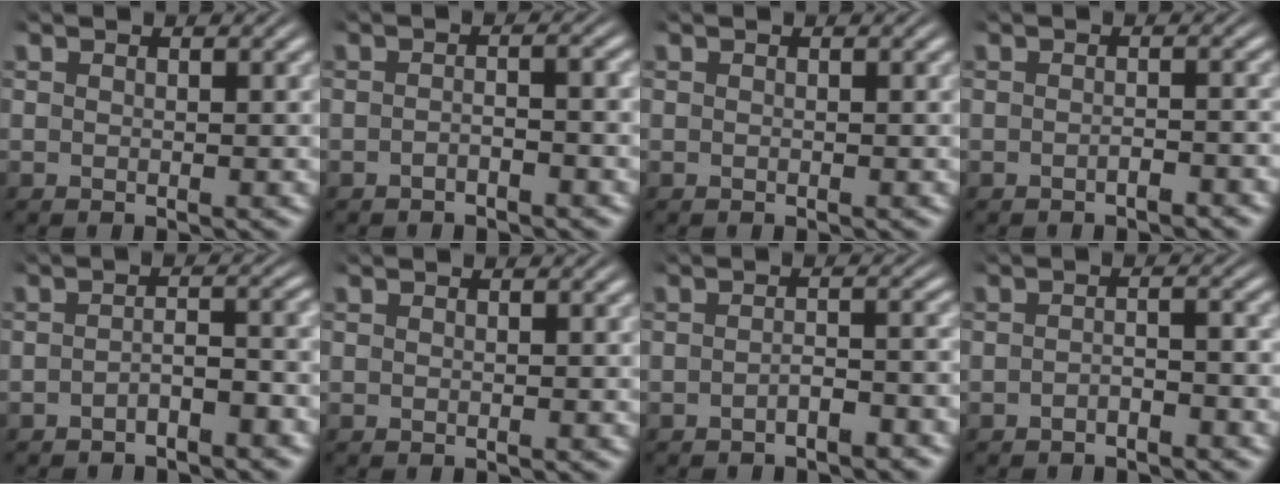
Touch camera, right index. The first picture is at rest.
{"total": 1.5, "force": [-1.3, 0.0, 0.9], "torque": [-0.009, 0.003, -0.026]}
{"total": 0.0}
{"total": 1.3, "force": [-1.2, 0.0, 0.4], "torque": [-0.006, 0.002, -0.022]}
{"total": 2.5, "force": [-2.0, 0.5, 1.5], "torque": [-0.013, -0.007, -0.033]}
{"total": 0.0}
{"total": 2.0, "force": [-1.7, 0.2, 1.0], "torque": [-0.008, -0.003, -0.030]}
{"total": 1.7, "force": [-1.5, 0.2, 0.9], "torque": [-0.004, -0.002, -0.027]}